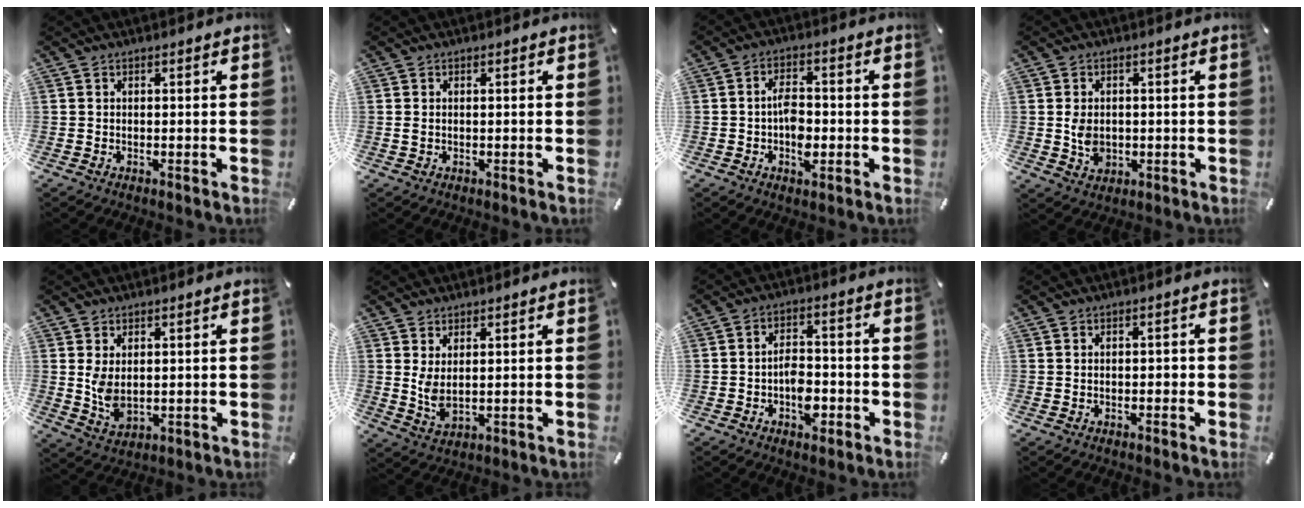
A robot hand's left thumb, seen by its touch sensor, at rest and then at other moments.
{"total": 1.0, "force": [0.0, 0.4, 0.9], "torque": [-0.017, 0.002, -0.001]}
{"total": 6.4, "force": [-1.5, 3.9, 4.8], "torque": [-0.087, 0.005, -0.027]}
{"total": 5.5, "force": [-0.4, 4.3, 3.5], "torque": [-0.068, -0.005, -0.012]}
{"total": 5.4, "force": [1.2, 3.4, 4.0], "torque": [-0.092, -0.006, 0.018]}
{"total": 4.6, "force": [1.6, 2.0, 3.9], "torque": [-0.098, -0.014, 0.027]}
{"total": 6.4, "force": [-2.7, 4.2, 4.1], "torque": [-0.062, 0.012, -0.046]}
{"total": 1.0, "force": [-0.3, 0.6, 0.8], "torque": [-0.016, 0.003, -0.007]}